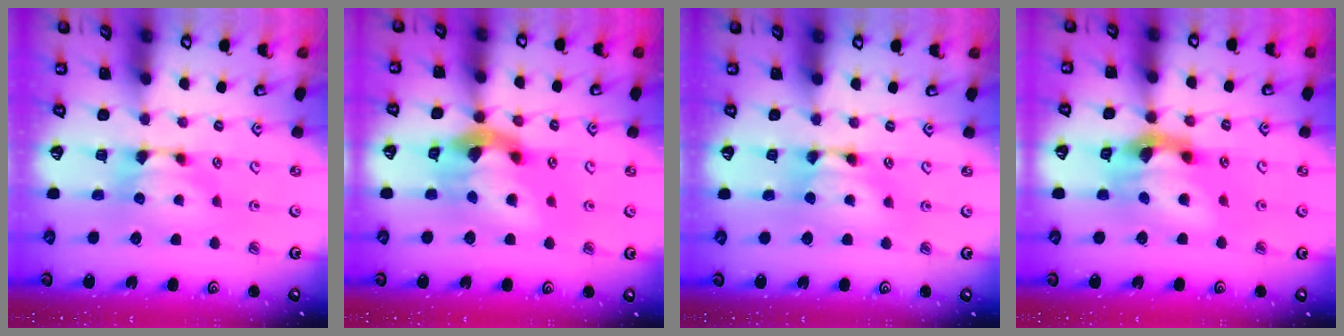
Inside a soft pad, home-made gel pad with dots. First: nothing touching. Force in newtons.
{"total": 8.2, "press": 7.7, "slide": 2.8}
{"total": 1.6, "press": 1.6, "slide": 0.1}
{"total": 7.2, "press": 6.7, "slide": 2.8}